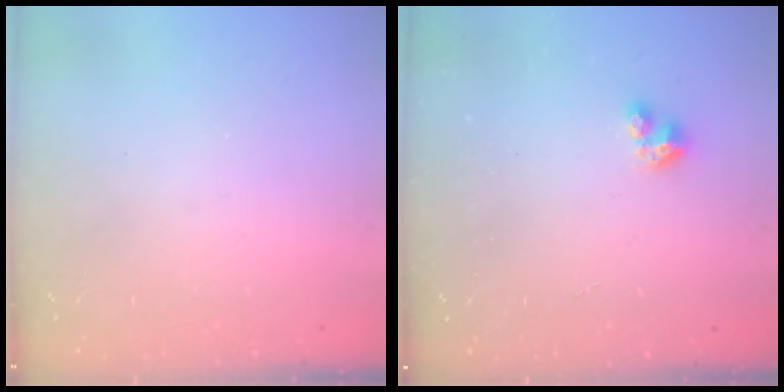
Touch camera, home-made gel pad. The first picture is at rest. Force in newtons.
{"total": 2.9, "press": 2.9, "slide": 0.2}